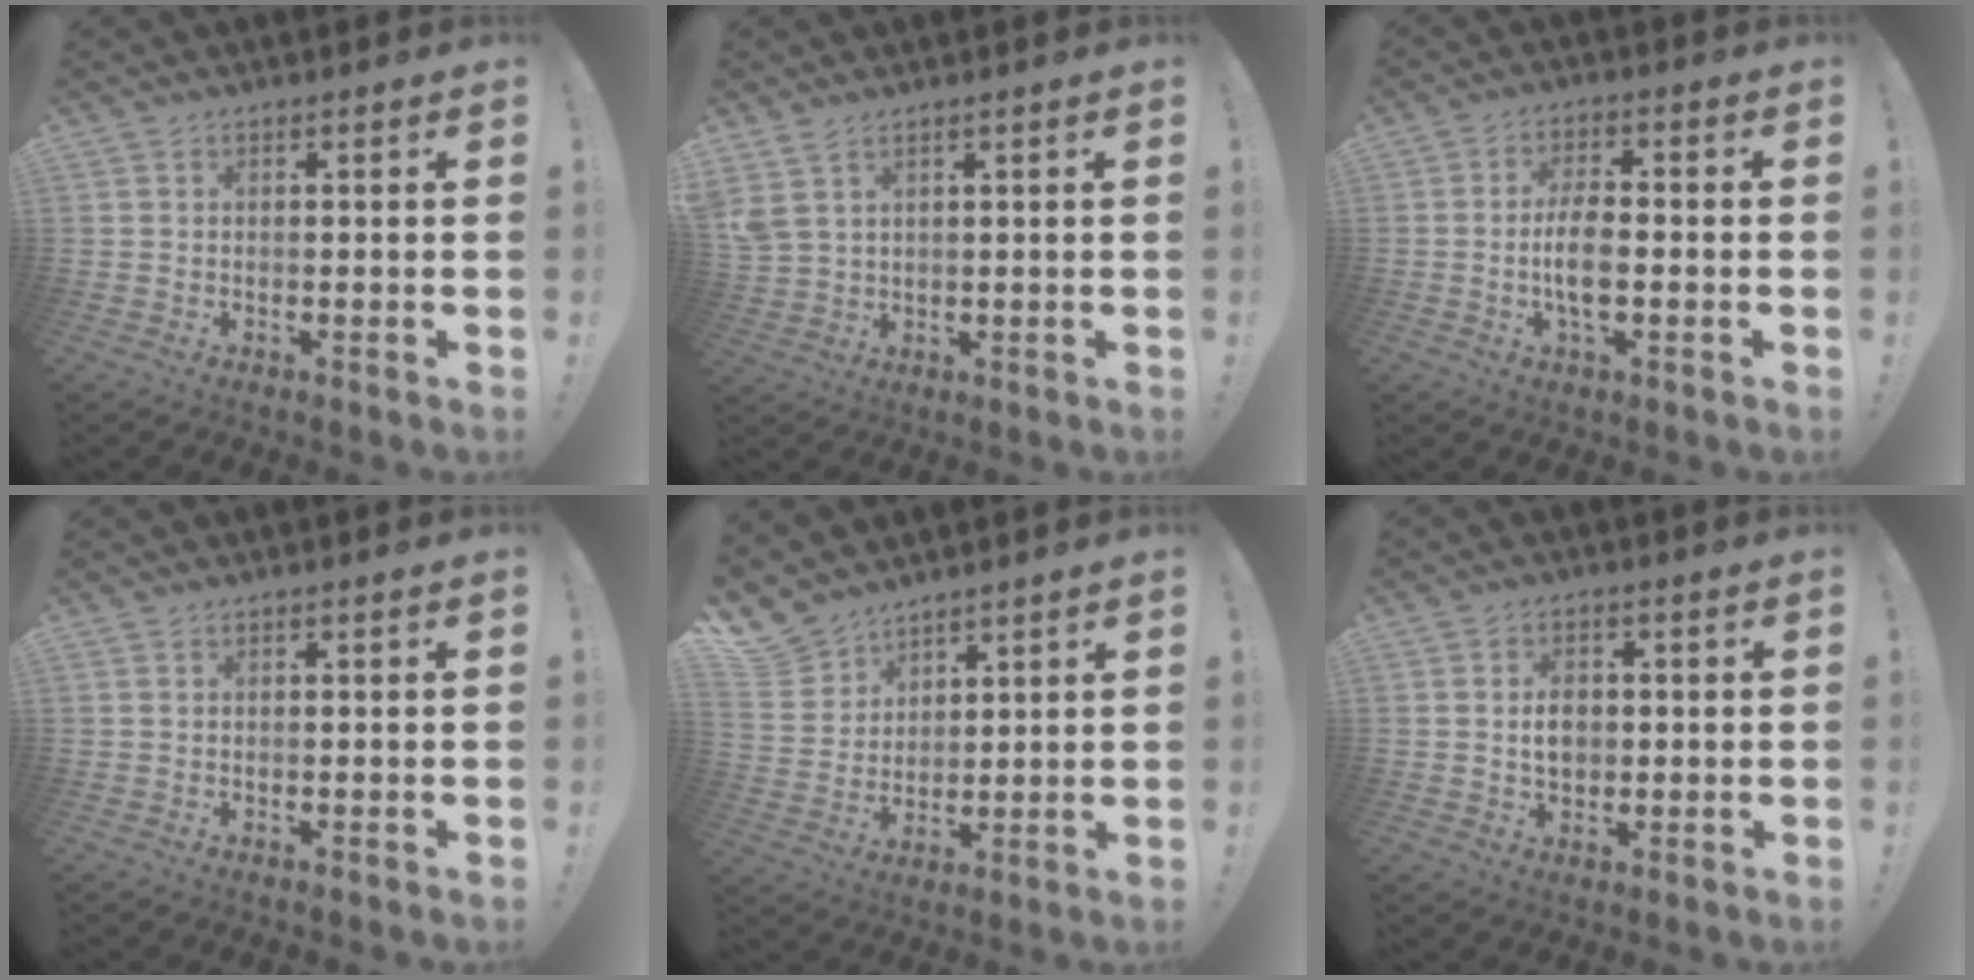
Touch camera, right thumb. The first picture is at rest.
{"total": 5.3, "force": [3.4, 2.7, 3.0], "torque": [-0.062, -0.015, 0.066]}
{"total": 7.9, "force": [-1.5, 3.1, 7.1], "torque": [-0.146, -0.002, -0.028]}
{"total": 0.0}
{"total": 8.8, "force": [6.9, 5.4, 1.2], "torque": [-0.044, -0.055, 0.141]}
{"total": 5.1, "force": [0.2, 4.1, 3.1], "torque": [-0.030, -0.002, 0.000]}